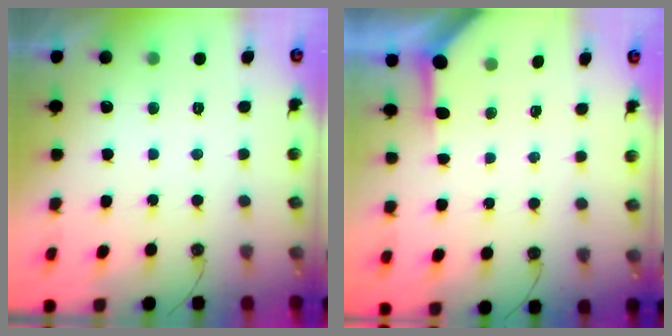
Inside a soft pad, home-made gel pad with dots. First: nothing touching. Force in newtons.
{"total": 3.0, "press": 3.0, "slide": 0.3}